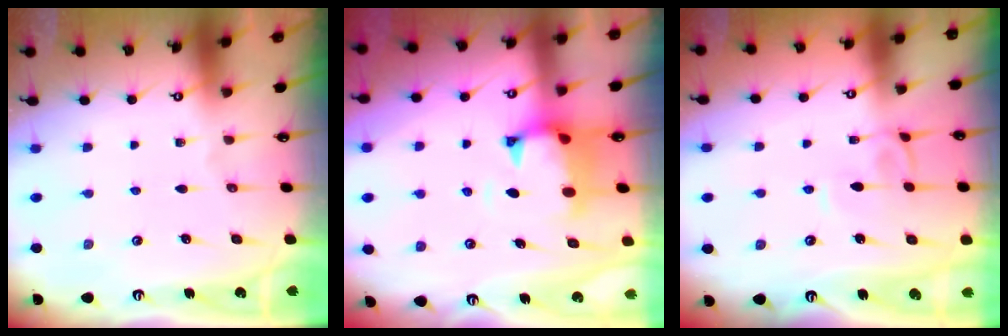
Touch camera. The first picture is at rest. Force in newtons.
{"total": 1.3, "press": 0.1, "slide": 1.2}
{"total": 2.9, "press": 2.9, "slide": 0.2}